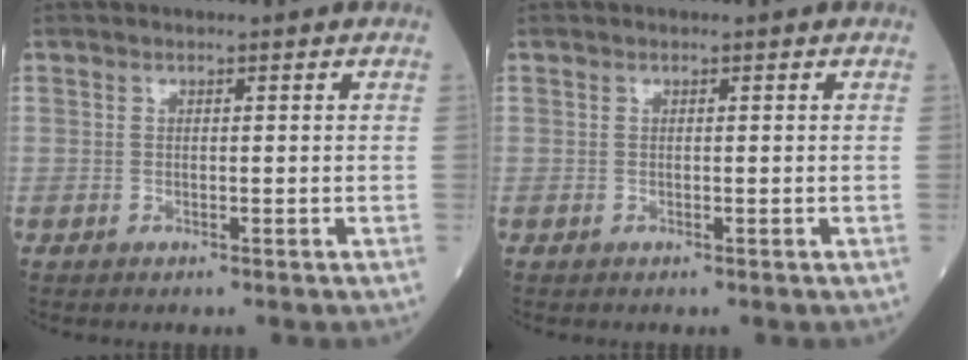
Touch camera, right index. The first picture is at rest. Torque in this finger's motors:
{"motor_torque": [0.00, 0.00, 0.00, -0.01]}